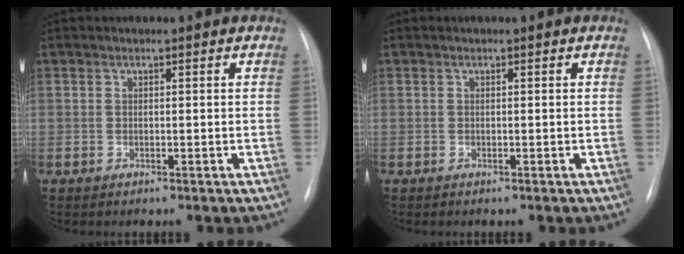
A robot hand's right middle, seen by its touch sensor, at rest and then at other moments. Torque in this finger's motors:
{"motor_torque": [-0.06, 0.00, 0.00, 0.00]}